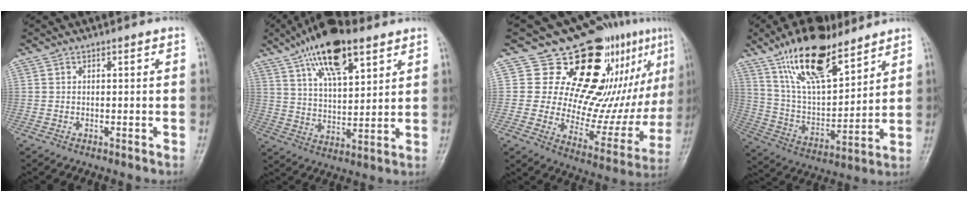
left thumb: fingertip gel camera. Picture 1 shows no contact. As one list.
[{"total": 15.9, "force": [9.3, 6.3, 11.2], "torque": [-0.168, -0.027, 0.164]}, {"total": 22.8, "force": [11.3, 11.7, 15.9], "torque": [-0.136, -0.050, 0.171]}, {"total": 18.9, "force": [12.8, 7.2, 11.9], "torque": [-0.178, -0.056, 0.240]}]